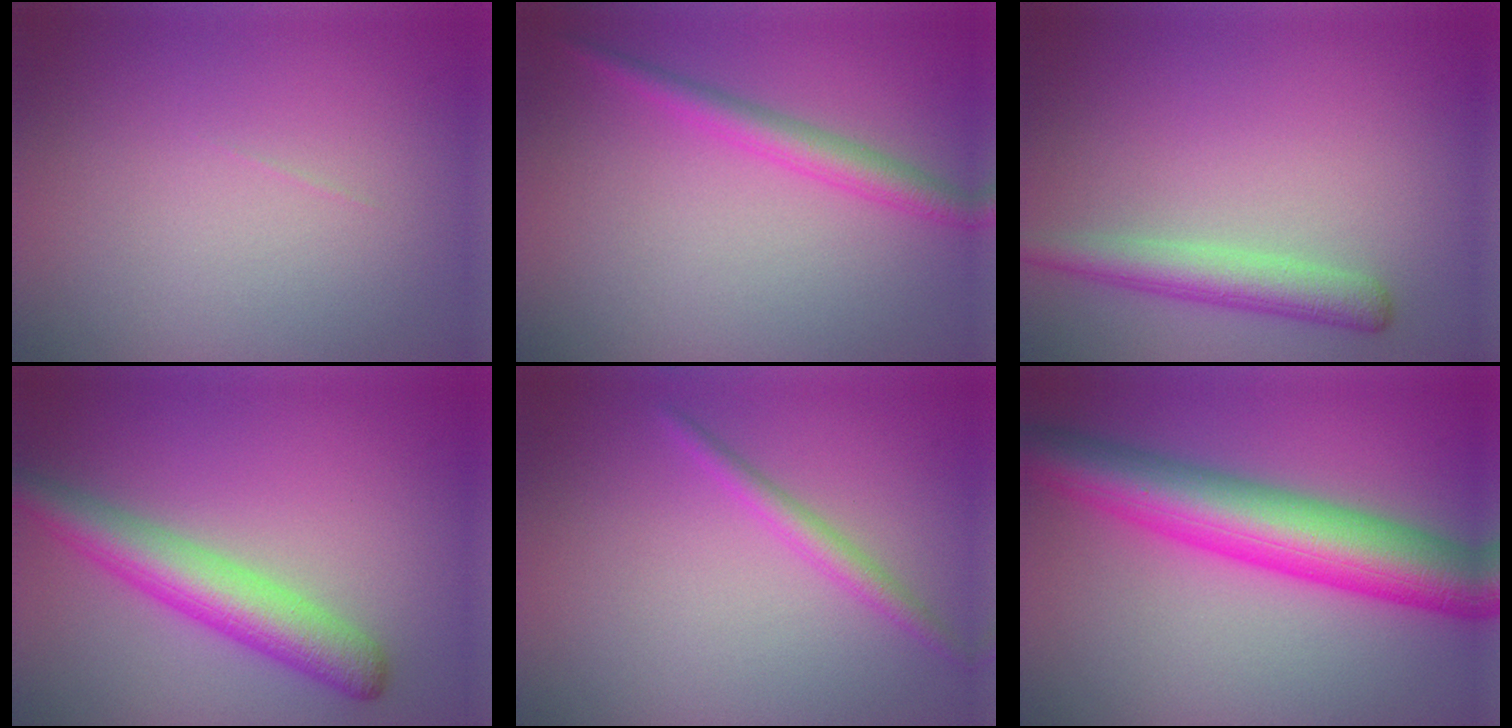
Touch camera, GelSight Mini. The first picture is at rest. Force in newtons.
{"total": 2.5, "press": 2.5, "slide": 0.1}
{"total": 3.2, "press": 3.2, "slide": 0.2}
{"total": 5.0, "press": 5.0, "slide": 0.1}
{"total": 1.7, "press": 1.7, "slide": 0.1}
{"total": 9.1, "press": 9.1, "slide": 0.2}